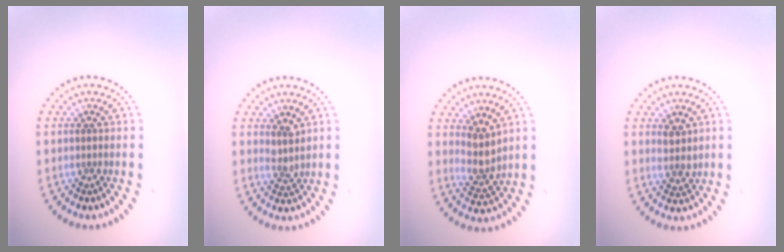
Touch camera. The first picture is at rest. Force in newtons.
{"total": 1.7, "press": 1.3, "slide": 1.2}
{"total": 2.8, "press": 2.3, "slide": 1.7}
{"total": 2.0, "press": 1.8, "slide": 0.7}